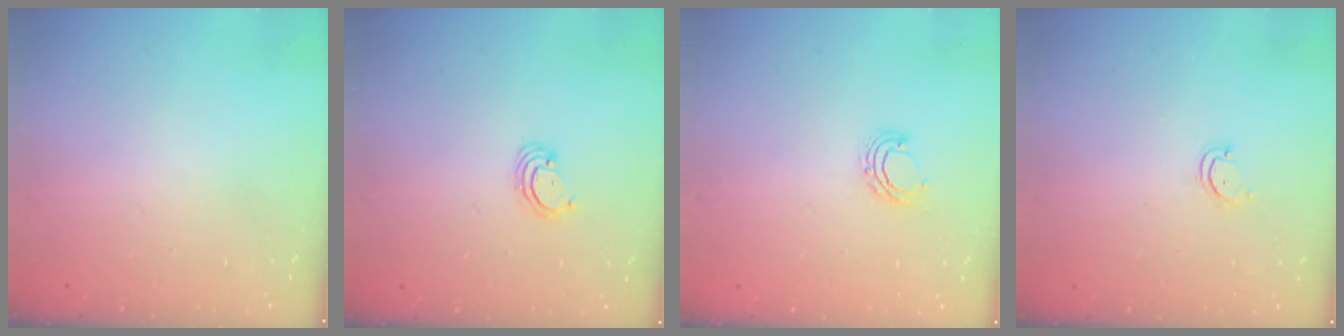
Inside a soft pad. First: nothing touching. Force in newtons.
{"total": 2.5, "press": 2.5, "slide": 0.2}
{"total": 5.6, "press": 5.6, "slide": 1.0}
{"total": 2.6, "press": 2.6, "slide": 0.2}